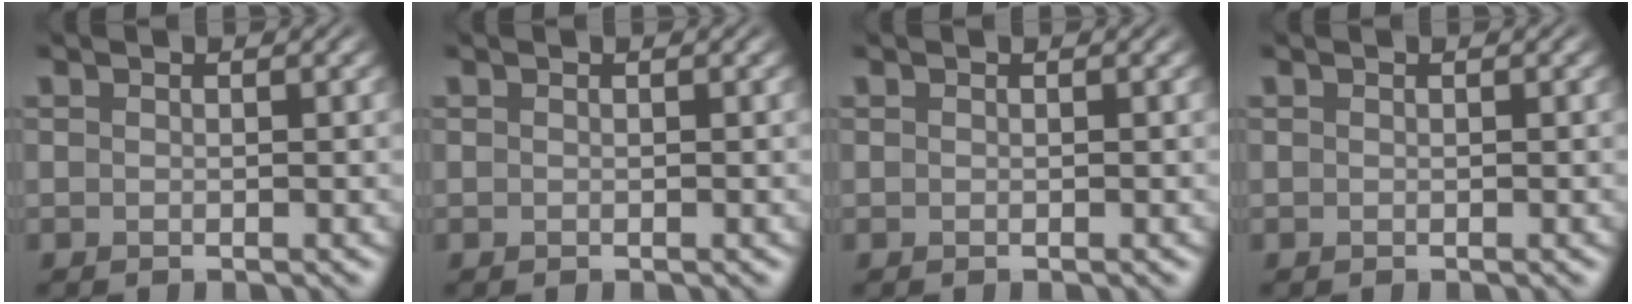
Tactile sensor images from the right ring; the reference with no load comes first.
{"total": 0.0}
{"total": 0.0}
{"total": 0.0}